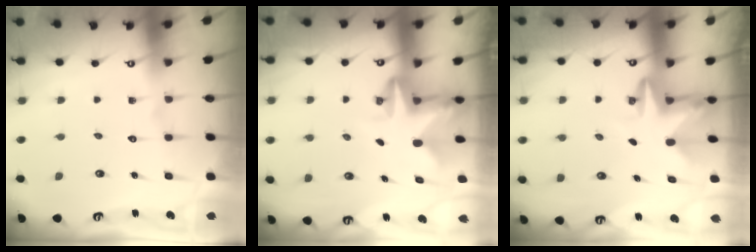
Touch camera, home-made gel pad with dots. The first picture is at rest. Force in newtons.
{"total": 2.3, "press": 2.3, "slide": 0.4}
{"total": 3.1, "press": 3.0, "slide": 0.7}